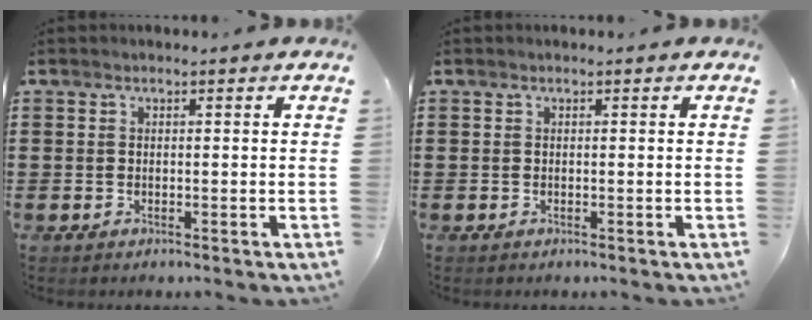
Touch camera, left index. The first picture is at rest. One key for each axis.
{"total": 0.0}